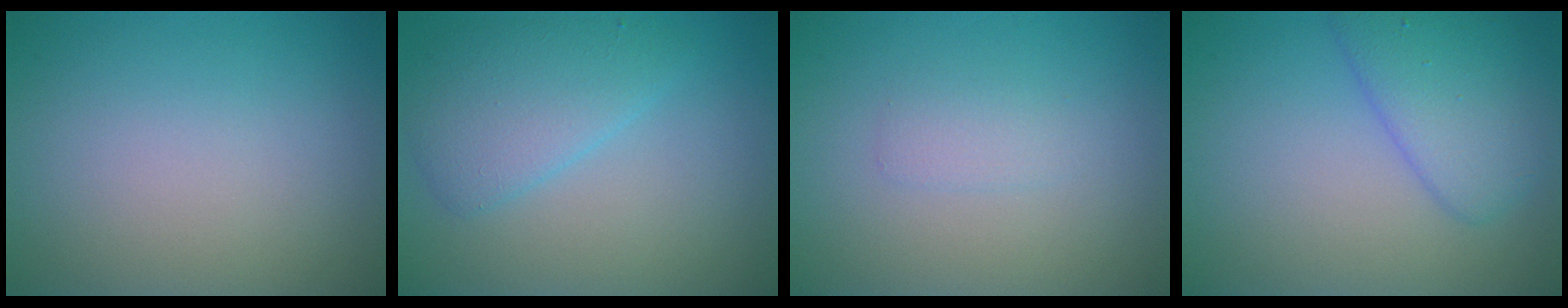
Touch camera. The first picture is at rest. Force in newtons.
{"total": 3.9, "press": 3.9, "slide": 0.1}
{"total": 1.2, "press": 1.2, "slide": 0.0}
{"total": 4.2, "press": 4.2, "slide": 0.1}